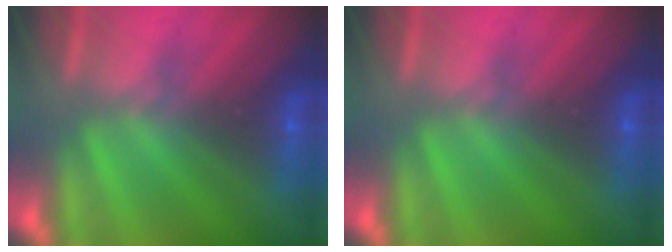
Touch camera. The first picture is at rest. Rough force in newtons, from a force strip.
{"total": 0.0}